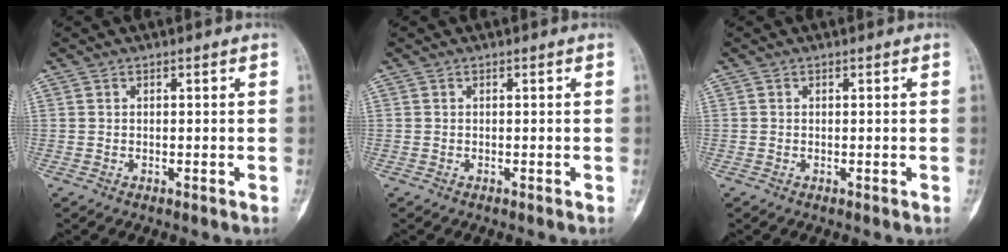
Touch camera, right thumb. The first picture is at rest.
{"total": 0.0}
{"total": 0.0}